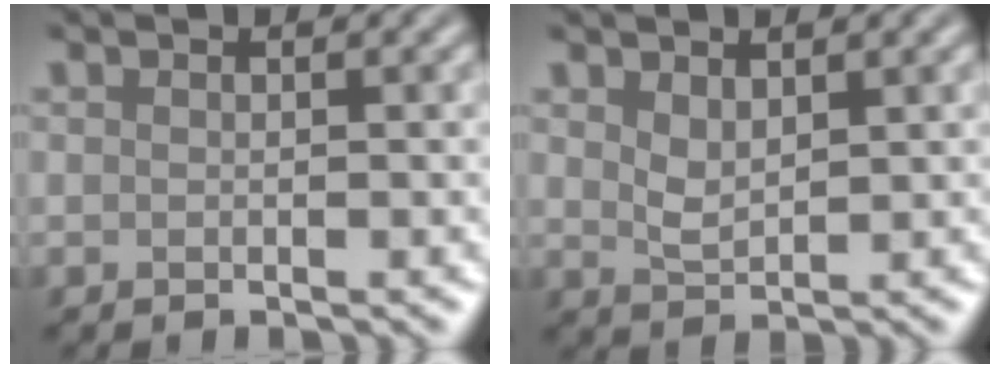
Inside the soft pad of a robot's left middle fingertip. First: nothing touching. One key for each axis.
{"total": 1.8, "fx": 1.0, "fy": 0.9, "fz": 1.2, "tx": -0.029, "ty": -0.003, "tz": 0.026}